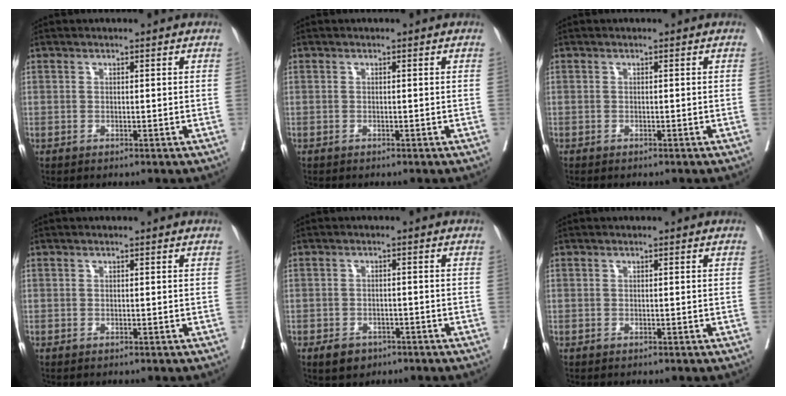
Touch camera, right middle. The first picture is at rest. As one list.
[{"total": 0.0}, {"total": 1.3, "force": [-1.1, 0.2, 0.5], "torque": [-0.015, -0.005, -0.015]}, {"total": 0.0}, {"total": 3.3, "force": [-2.2, 2.1, 1.3], "torque": [-0.026, 0.000, -0.027]}, {"total": 0.0}]